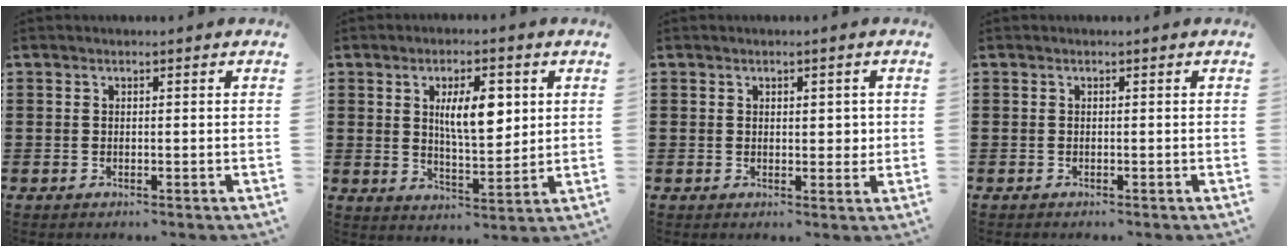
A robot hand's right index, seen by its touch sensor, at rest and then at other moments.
{"total": 8.0, "force": [2.2, 3.1, 7.0], "torque": [-0.126, 0.002, 0.033]}
{"total": 2.2, "force": [0.5, 1.3, 1.7], "torque": [-0.018, 0.001, 0.004]}
{"total": 0.0}